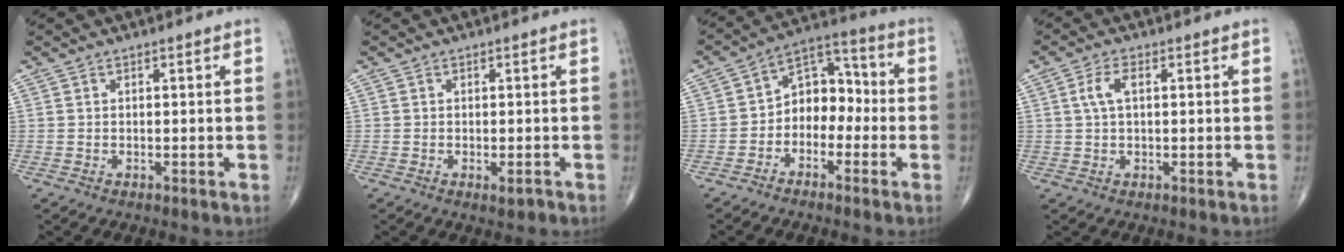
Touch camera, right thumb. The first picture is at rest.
{"total": 1.3, "force": [-0.6, 0.4, 1.1], "torque": [-0.011, -0.002, -0.006]}
{"total": 9.2, "force": [-2.0, 6.7, 6.0], "torque": [-0.057, 0.047, -0.052]}
{"total": 3.8, "force": [0.8, 1.8, 3.2], "torque": [-0.075, 0.009, 0.015]}